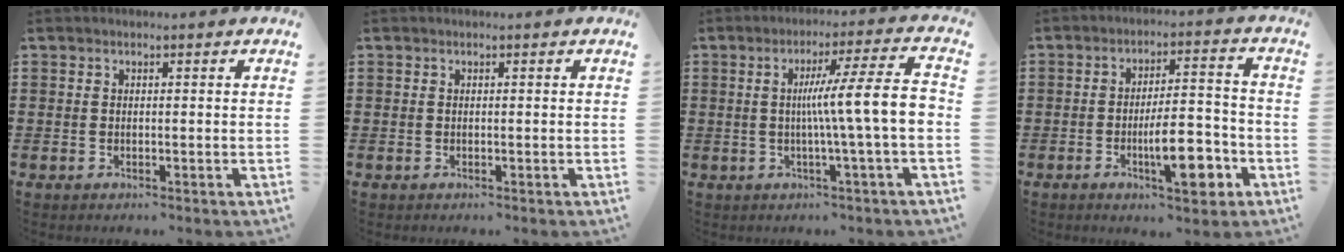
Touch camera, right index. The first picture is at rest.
{"total": 0.0}
{"total": 10.4, "force": [0.0, -0.1, 10.4], "torque": [-0.180, -0.005, -0.008]}
{"total": 10.4, "force": [-3.7, 3.3, 9.1], "torque": [-0.151, 0.000, -0.063]}